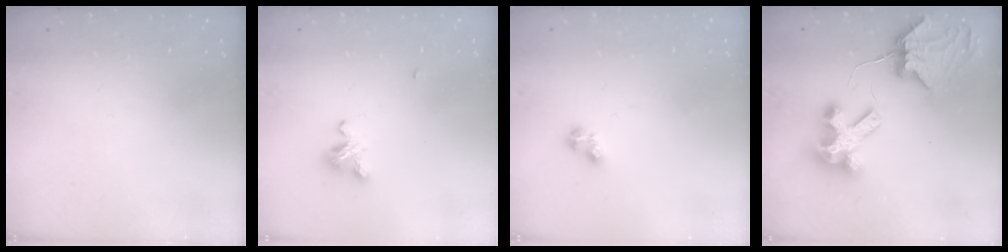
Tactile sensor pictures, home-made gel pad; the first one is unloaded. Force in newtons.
{"total": 5.1, "press": 5.0, "slide": 0.5}
{"total": 4.5, "press": 4.5, "slide": 0.5}
{"total": 8.3, "press": 8.2, "slide": 1.1}